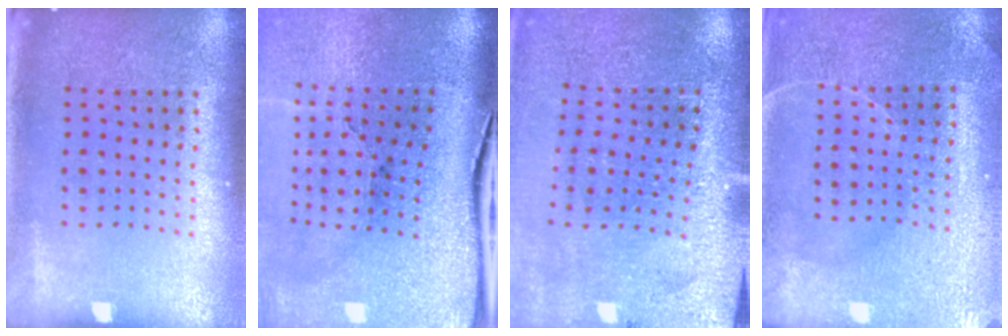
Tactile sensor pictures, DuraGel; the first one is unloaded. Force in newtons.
{"total": 5.0, "press": 3.9, "slide": 3.2}
{"total": 3.0, "press": 3.0, "slide": 0.4}
{"total": 3.2, "press": 3.2, "slide": 0.1}